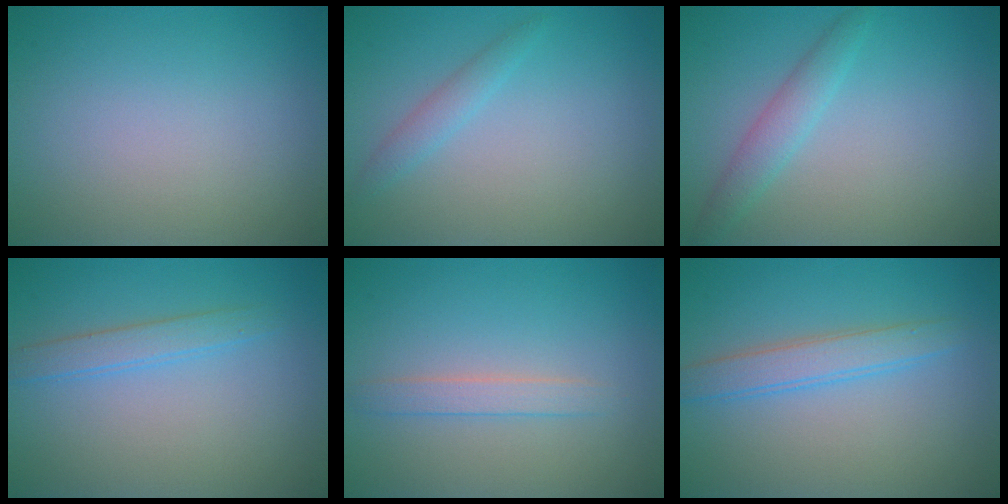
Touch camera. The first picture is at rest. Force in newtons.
{"total": 1.5, "press": 1.5, "slide": 0.1}
{"total": 2.2, "press": 2.2, "slide": 0.1}
{"total": 1.9, "press": 1.9, "slide": 0.1}
{"total": 1.6, "press": 1.6, "slide": 0.0}
{"total": 2.7, "press": 2.7, "slide": 0.1}